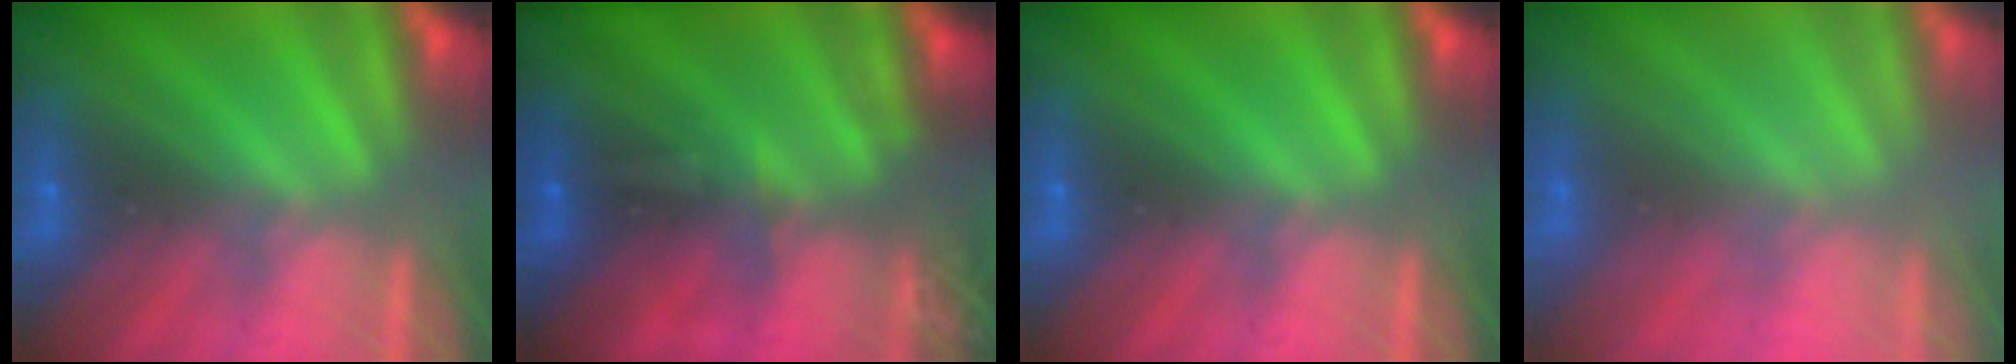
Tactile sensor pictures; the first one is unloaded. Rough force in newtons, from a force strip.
{"total": 3.0}
{"total": 0.0}
{"total": 3.2}